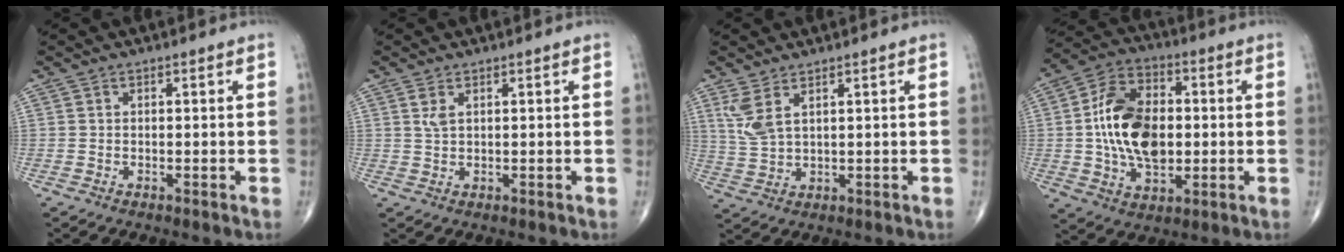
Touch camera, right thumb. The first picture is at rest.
{"total": 1.8, "force": [0.9, 0.6, 1.4], "torque": [-0.035, 0.000, 0.023]}
{"total": 5.2, "force": [2.7, 1.9, 4.0], "torque": [-0.096, -0.009, 0.067]}
{"total": 16.3, "force": [0.2, 10.1, 12.8], "torque": [-0.214, 0.014, 0.003]}